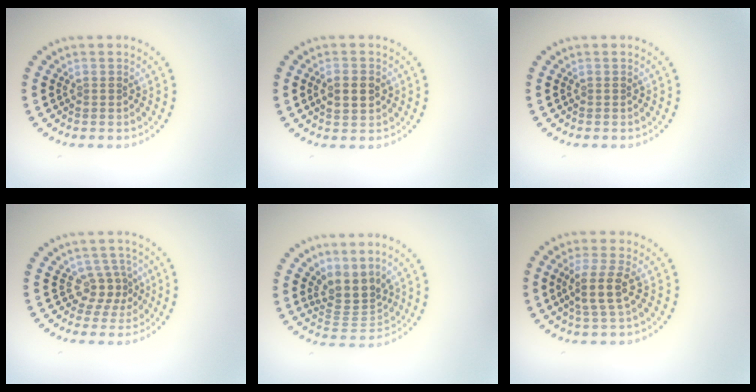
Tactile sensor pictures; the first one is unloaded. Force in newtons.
{"total": 2.5, "press": 2.5, "slide": 0.1}
{"total": 0.0}
{"total": 2.5, "press": 1.8, "slide": 1.8}
{"total": 3.4, "press": 2.4, "slide": 2.5}
{"total": 3.0, "press": 2.5, "slide": 1.6}